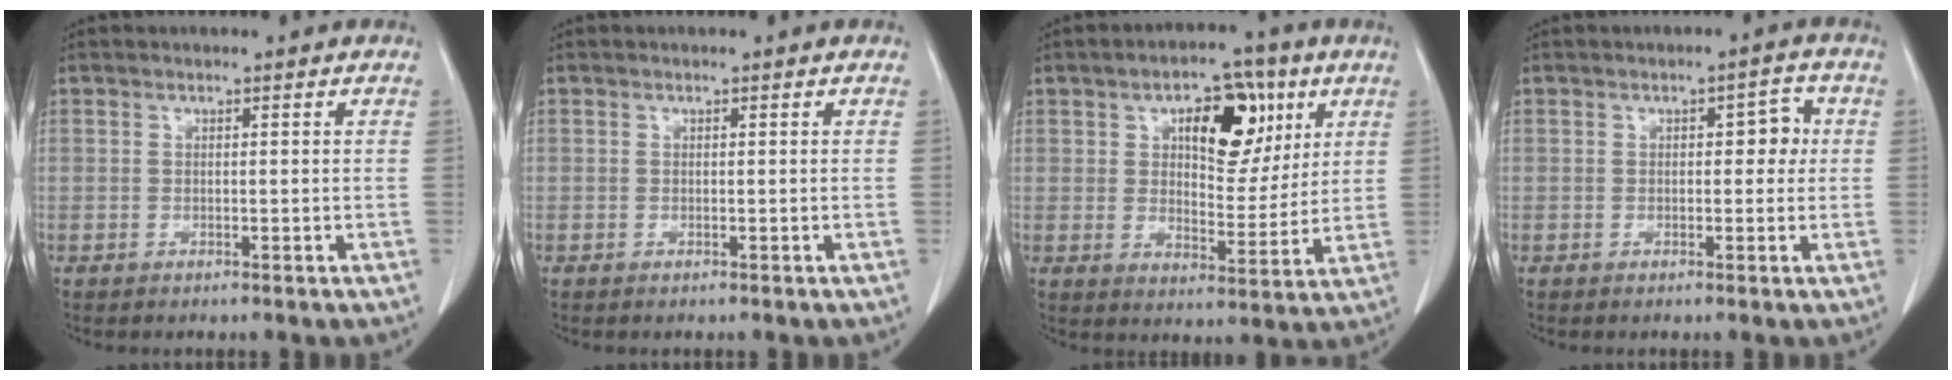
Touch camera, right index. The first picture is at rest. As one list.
[{"total": 0.0}, {"total": 11.6, "force": [4.9, 5.7, 8.9], "torque": [-0.126, 0.018, 0.079]}, {"total": 3.3, "force": [0.4, 1.7, 2.8], "torque": [-0.031, 0.017, 0.003]}]